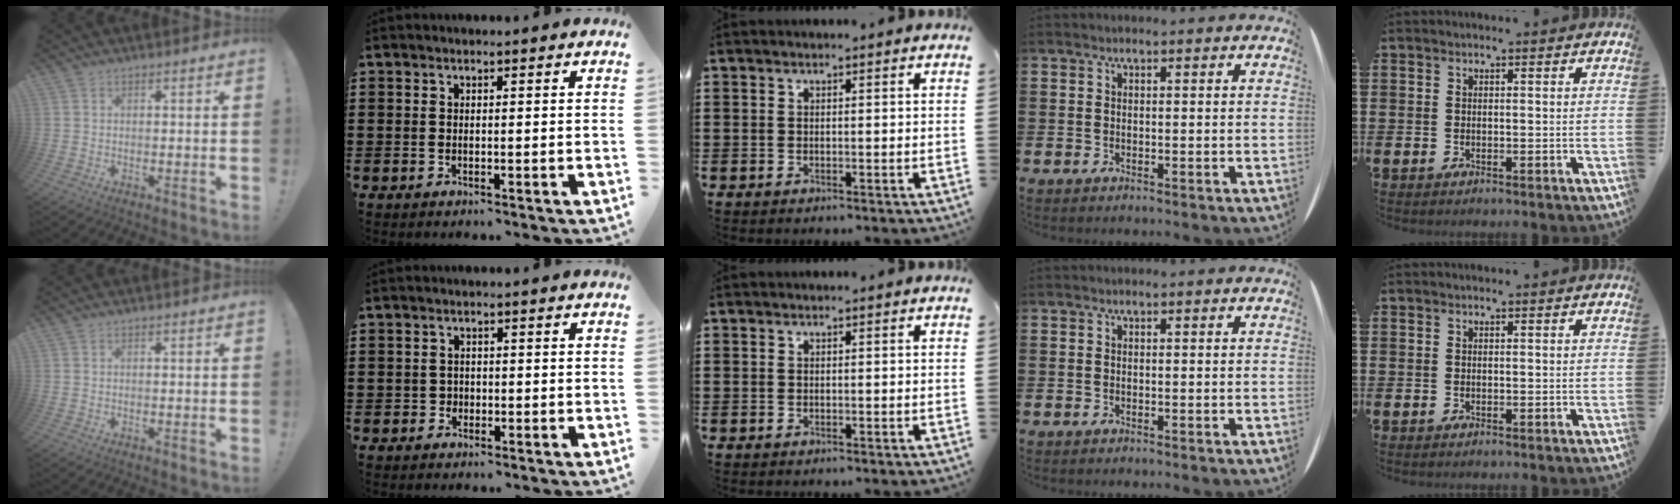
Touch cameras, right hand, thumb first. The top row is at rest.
{"index": {"total": 1.1, "force": [-0.5, 1.0, 0.2], "torque": [-0.007, 0.002, -0.012]}}